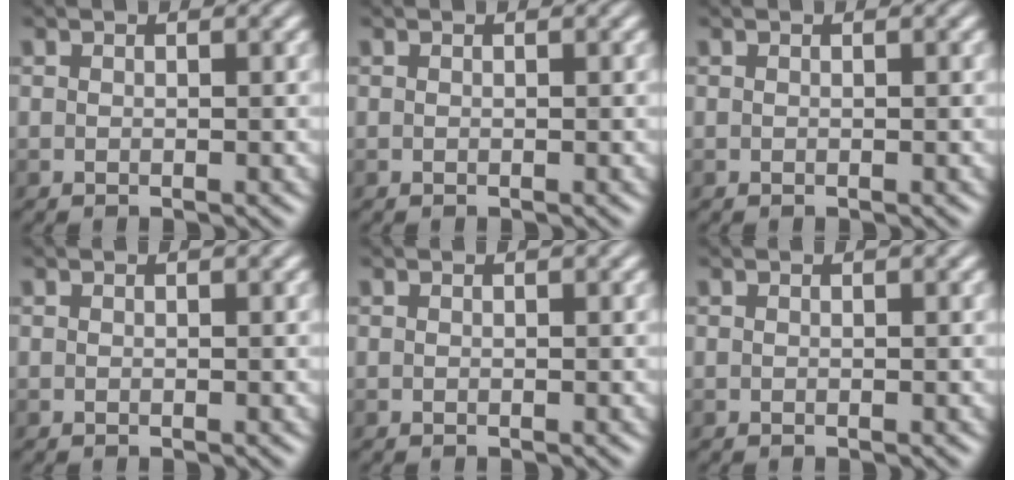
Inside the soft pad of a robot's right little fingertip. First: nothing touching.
{"total": 0.0}
{"total": 0.0}
{"total": 0.0}
{"total": 0.0}
{"total": 0.0}